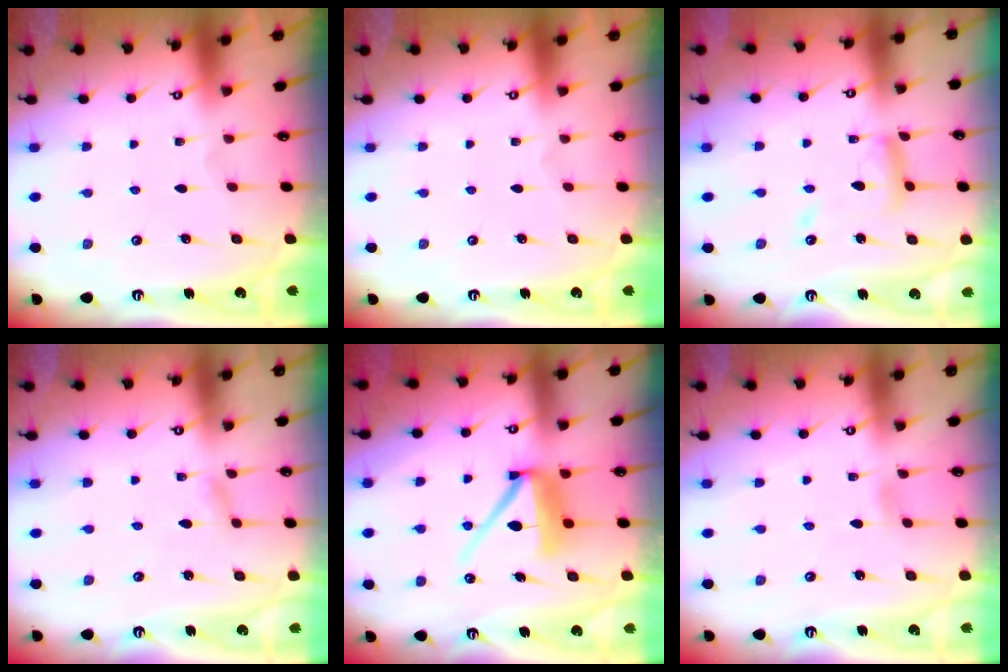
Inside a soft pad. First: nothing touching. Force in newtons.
{"total": 0.0}
{"total": 11.1, "press": 11.1, "slide": 0.9}
{"total": 3.1, "press": 3.1, "slide": 0.3}
{"total": 10.3, "press": 10.2, "slide": 1.1}
{"total": 2.9, "press": 2.8, "slide": 0.3}